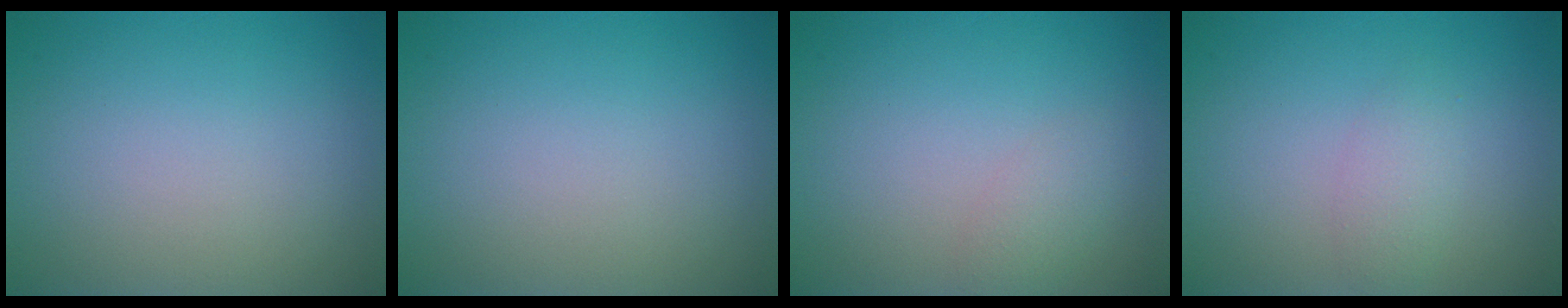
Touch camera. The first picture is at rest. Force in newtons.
{"total": 0.0}
{"total": 1.4, "press": 1.4, "slide": 0.1}
{"total": 1.6, "press": 1.6, "slide": 0.0}